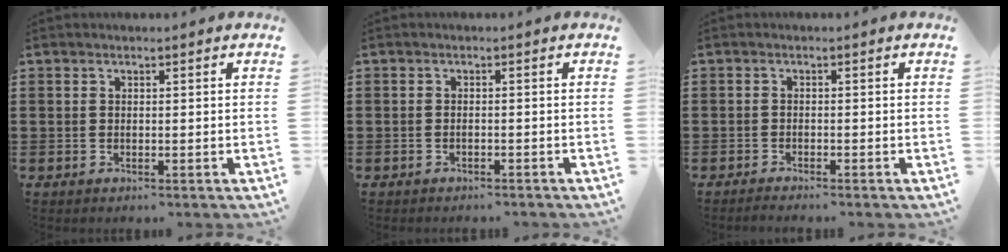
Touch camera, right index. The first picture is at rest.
{"total": 0.8, "force": [-0.7, 0.0, 0.3], "torque": [-0.009, -0.004, -0.014]}
{"total": 1.0, "force": [-1.0, -0.1, 0.1], "torque": [-0.003, 0.001, -0.021]}